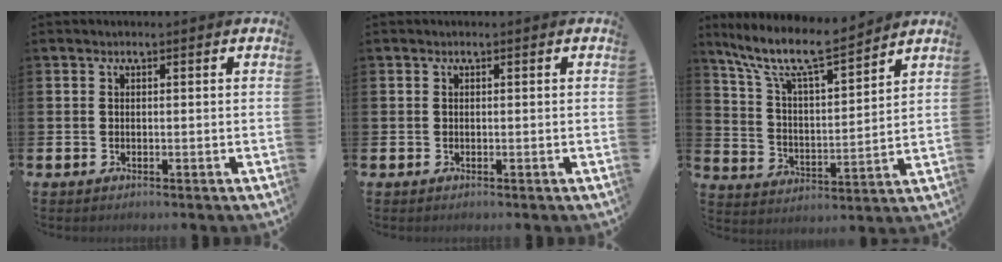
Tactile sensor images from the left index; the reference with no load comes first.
{"total": 0.0}
{"total": 10.1, "force": [8.8, 1.6, 4.7], "torque": [-0.123, -0.053, 0.150]}